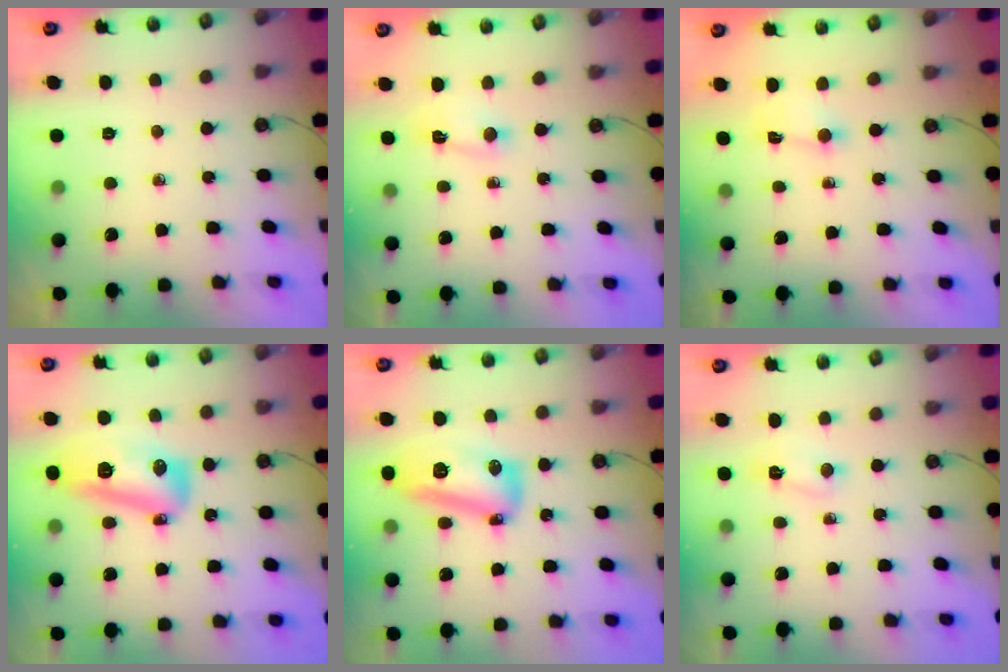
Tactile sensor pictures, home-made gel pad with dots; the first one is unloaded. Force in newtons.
{"total": 1.5, "press": 1.4, "slide": 0.4}
{"total": 1.0, "press": 0.9, "slide": 0.5}
{"total": 13.4, "press": 13.4, "slide": 1.2}
{"total": 13.8, "press": 13.7, "slide": 1.4}
{"total": 2.1, "press": 2.1, "slide": 0.4}